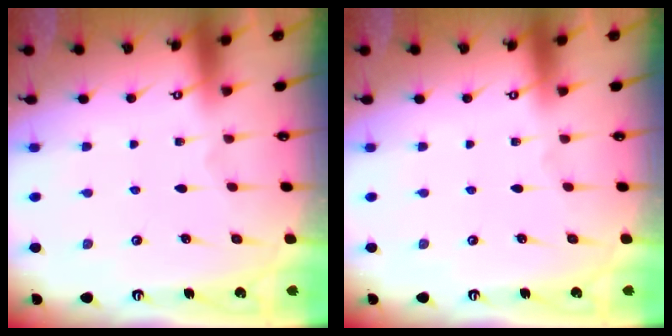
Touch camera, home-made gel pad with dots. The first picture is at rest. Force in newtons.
{"total": 0.0}